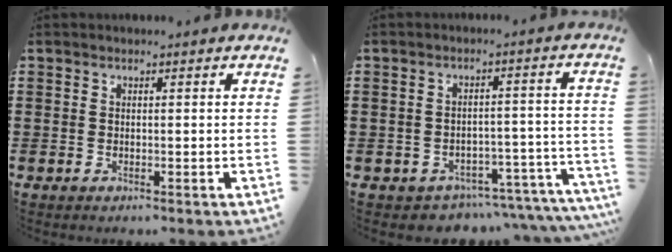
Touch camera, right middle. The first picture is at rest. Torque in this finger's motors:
{"motor_torque": [1.20, -0.93, 0.10, 0.01]}